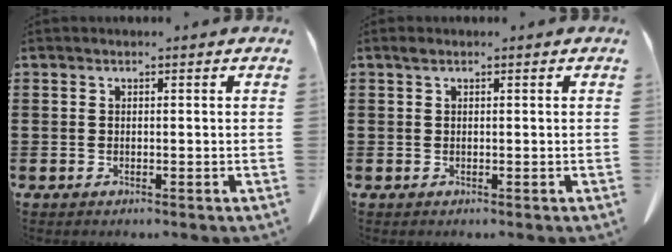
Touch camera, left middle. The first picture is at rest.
{"total": 0.6, "force": [0.3, 0.3, 0.3], "torque": [-0.009, 0.001, 0.007]}